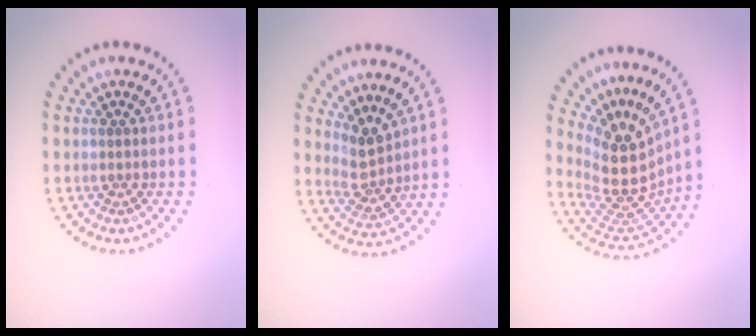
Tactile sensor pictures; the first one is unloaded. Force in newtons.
{"total": 2.6, "press": 2.0, "slide": 1.8}
{"total": 5.0, "press": 3.8, "slide": 3.4}